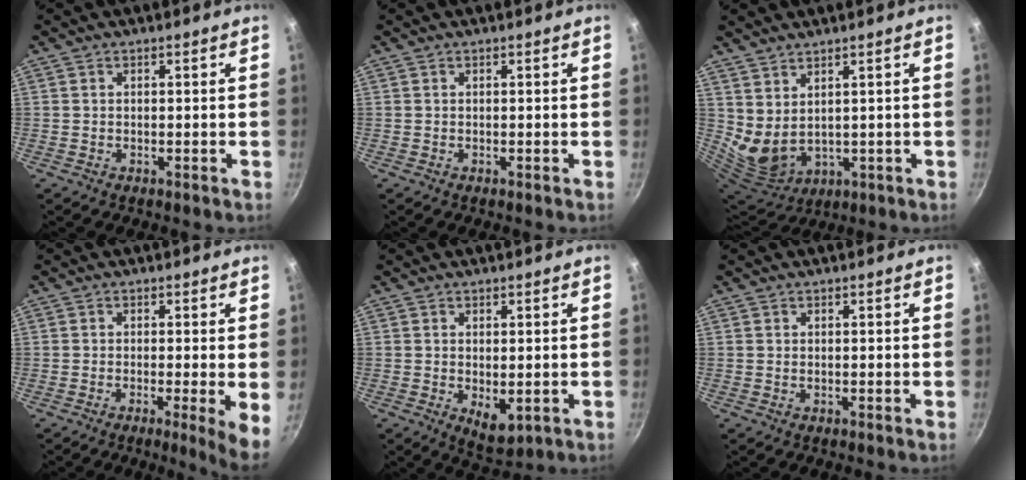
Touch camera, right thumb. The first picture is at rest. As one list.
[{"total": 0.0}, {"total": 7.1, "force": [3.2, 4.1, 4.9], "torque": [-0.082, -0.038, 0.083]}, {"total": 5.6, "force": [-0.8, 0.4, 5.5], "torque": [-0.071, -0.011, -0.011]}, {"total": 4.8, "force": [-0.2, 2.5, 4.1], "torque": [-0.053, -0.016, 0.005]}, {"total": 0.0}]